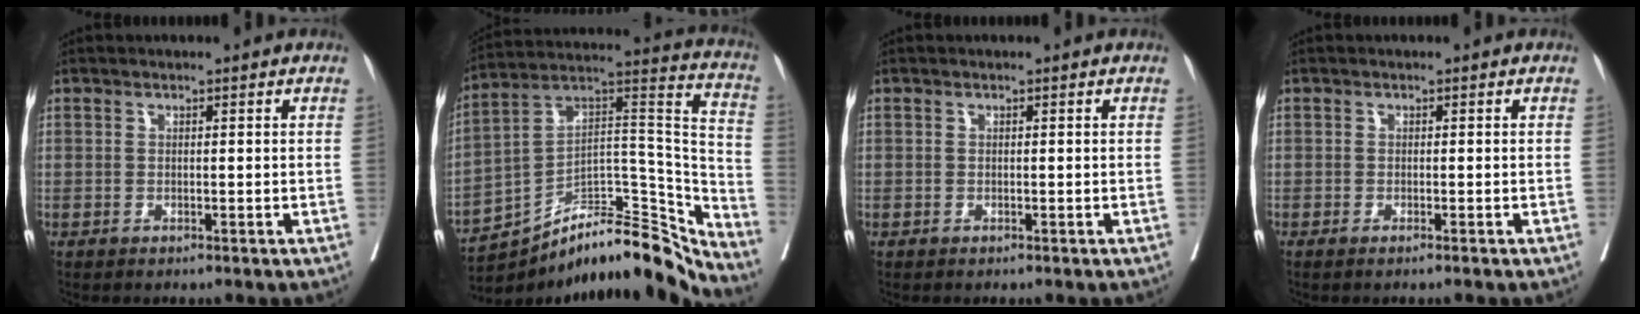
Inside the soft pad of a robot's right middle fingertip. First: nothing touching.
{"total": 22.2, "force": [-19.3, 4.9, 9.7], "torque": [-0.133, 0.066, -0.304]}
{"total": 0.5, "force": [-0.2, 0.4, -0.1], "torque": [0.008, 0.007, -0.008]}
{"total": 1.6, "force": [-1.1, -0.3, 1.0], "torque": [-0.012, 0.000, -0.013]}